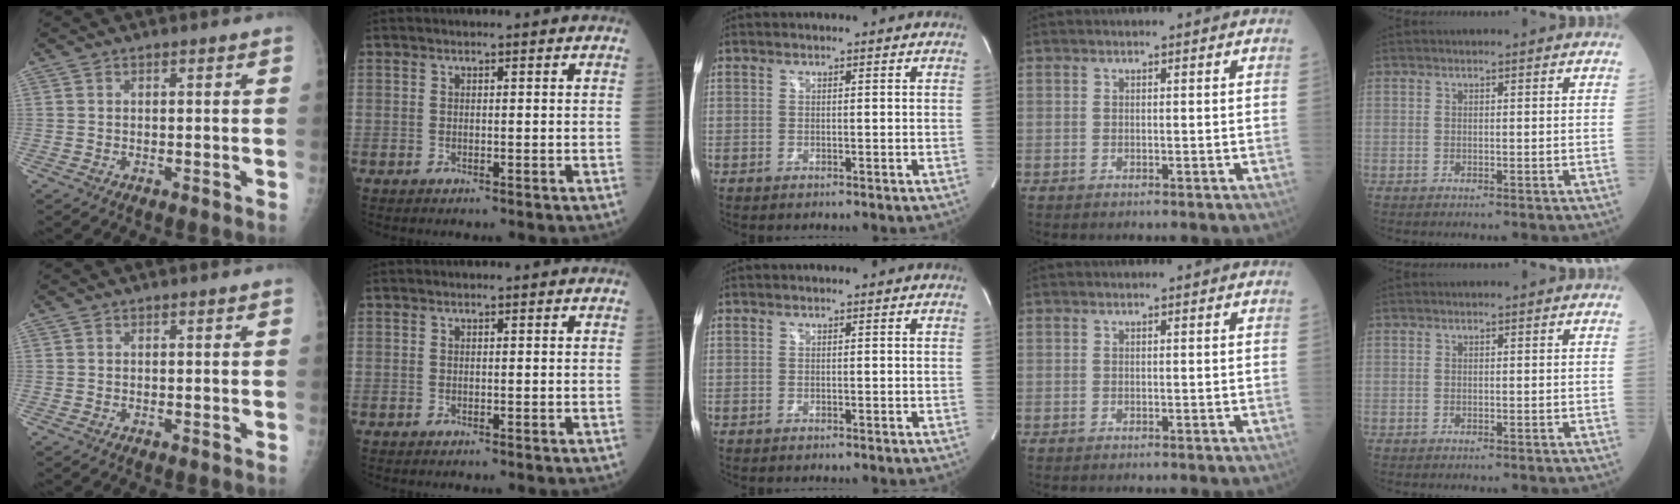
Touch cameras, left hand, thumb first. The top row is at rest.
{}